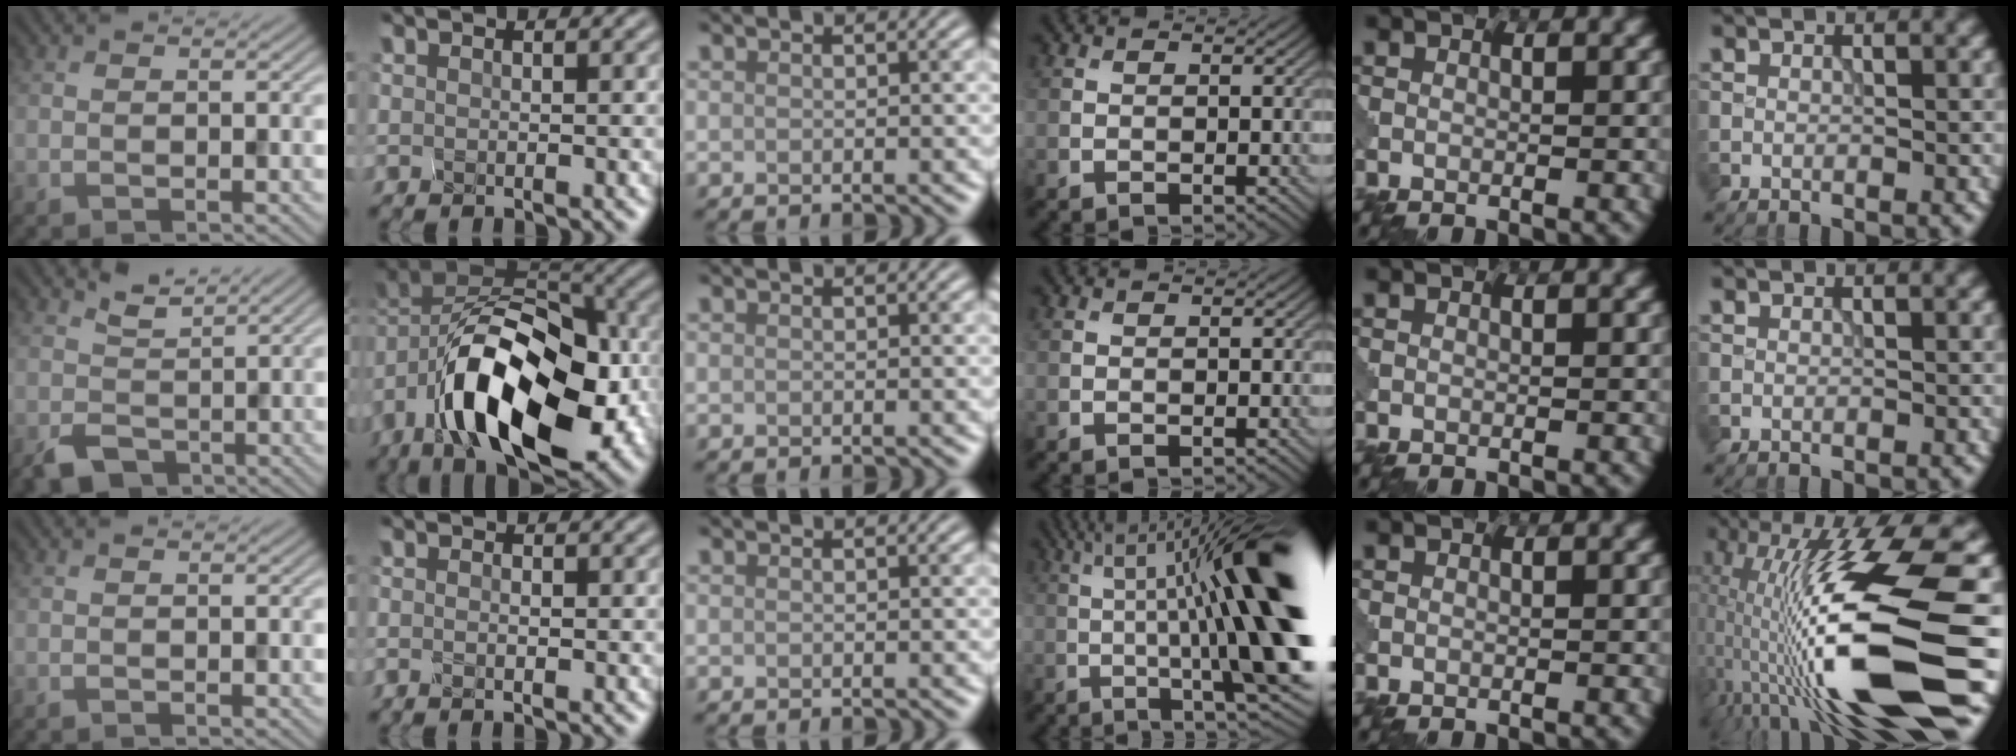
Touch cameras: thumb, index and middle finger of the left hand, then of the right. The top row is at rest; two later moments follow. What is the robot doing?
{"motion": "squeeze", "object": "hand grip exerciser"}